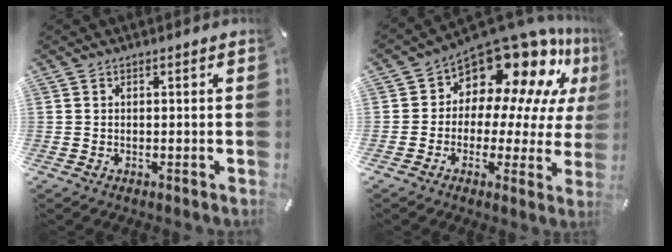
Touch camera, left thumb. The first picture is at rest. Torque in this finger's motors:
{"motor_torque": [2.48, 2.53, 0.80, 0.31, 0.07]}